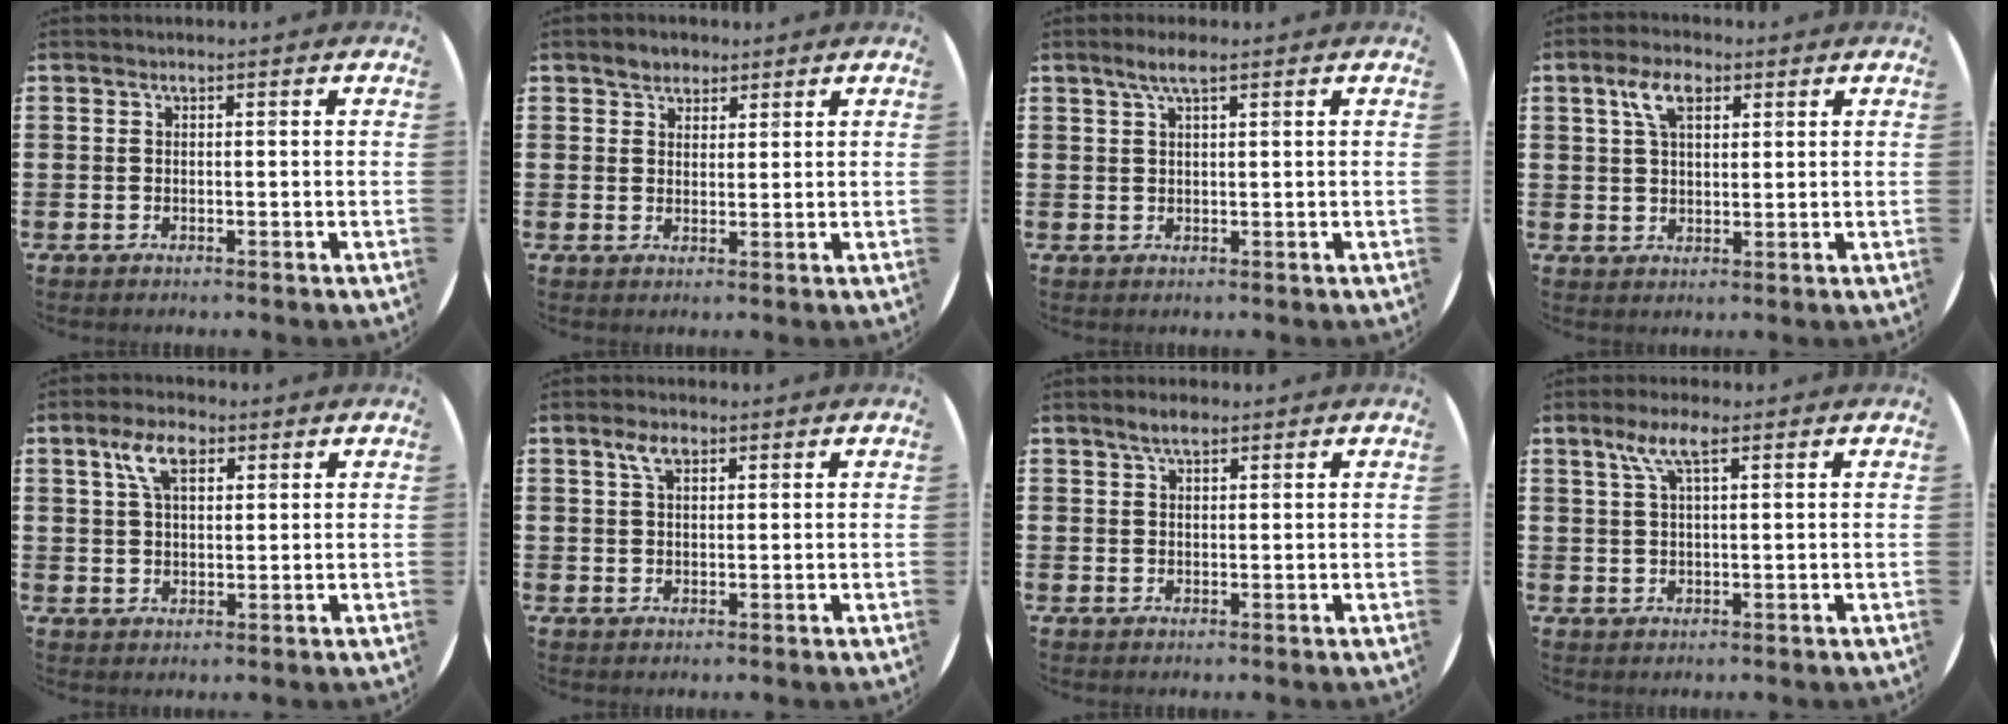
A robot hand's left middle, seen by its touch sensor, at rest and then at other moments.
{"total": 2.4, "force": [2.1, 1.2, 0.2], "torque": [0.000, 0.002, 0.040]}
{"total": 2.9, "force": [1.9, 0.5, 2.2], "torque": [-0.046, 0.007, 0.032]}
{"total": 5.2, "force": [2.9, 2.6, 3.5], "torque": [-0.070, 0.008, 0.049]}
{"total": 5.8, "force": [3.2, 2.9, 3.9], "torque": [-0.080, 0.009, 0.054]}
{"total": 3.1, "force": [1.9, 1.4, 2.0], "torque": [-0.037, 0.004, 0.032]}
{"total": 2.6, "force": [1.9, 0.9, 1.5], "torque": [-0.015, 0.000, 0.030]}
{"total": 4.4, "force": [2.4, 1.1, 3.6], "torque": [-0.077, 0.009, 0.039]}